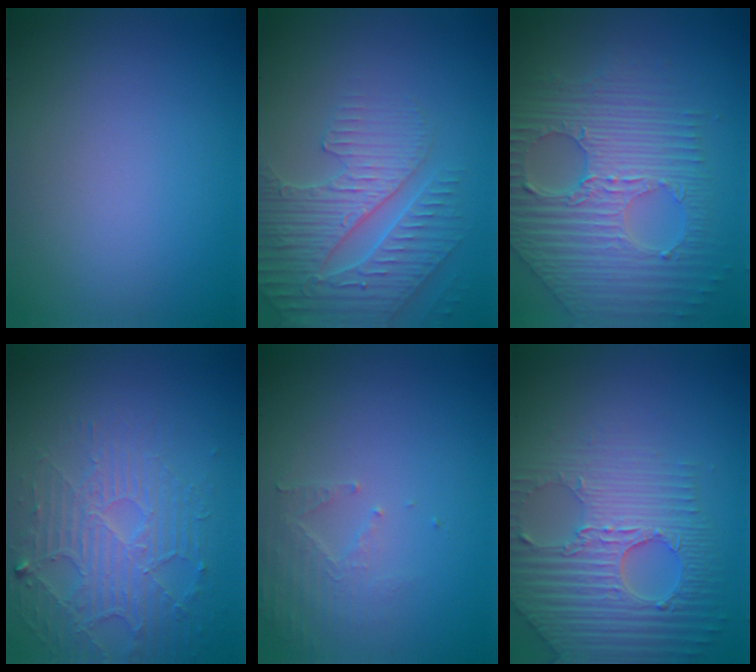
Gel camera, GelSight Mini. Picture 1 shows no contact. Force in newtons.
{"total": 4.4, "press": 4.3, "slide": 0.5}
{"total": 9.0, "press": 6.2, "slide": 6.5}
{"total": 5.0, "press": 3.4, "slide": 3.6}
{"total": 2.0, "press": 1.9, "slide": 0.3}
{"total": 7.4, "press": 5.4, "slide": 5.1}